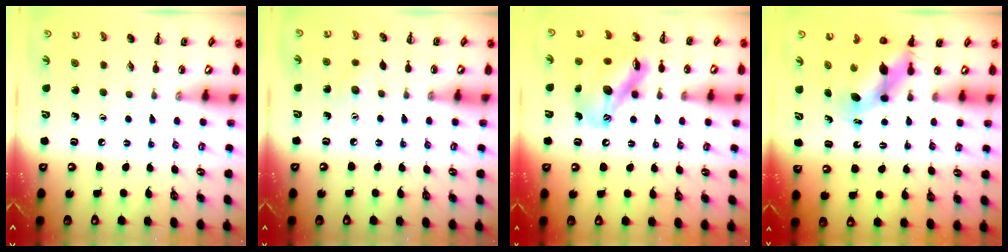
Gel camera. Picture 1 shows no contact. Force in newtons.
{"total": 5.8, "press": 5.6, "slide": 1.4}
{"total": 12.8, "press": 12.4, "slide": 3.4}
{"total": 6.7, "press": 6.7, "slide": 0.9}